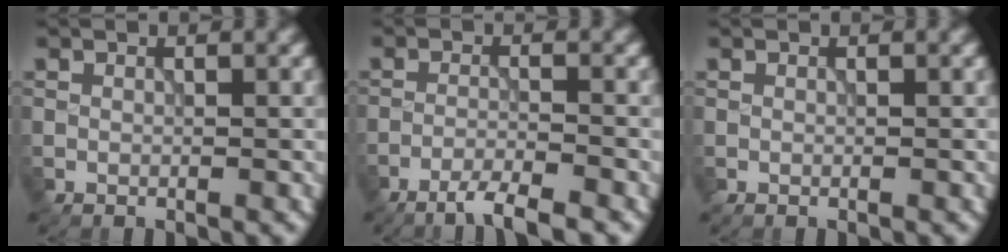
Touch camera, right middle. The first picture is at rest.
{"total": 3.3, "force": [-2.7, 0.3, 2.0], "torque": [-0.029, 0.002, -0.058]}
{"total": 0.0}